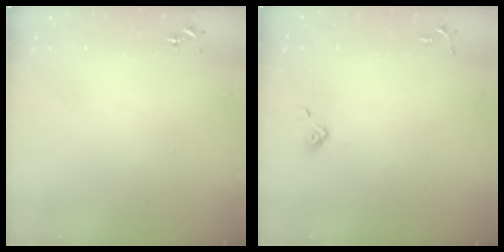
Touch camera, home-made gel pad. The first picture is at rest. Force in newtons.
{"total": 3.9, "press": 3.6, "slide": 1.5}